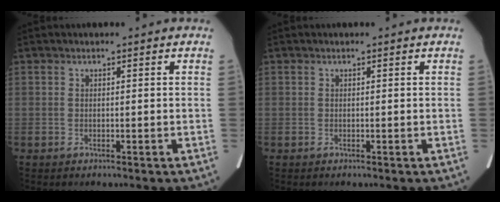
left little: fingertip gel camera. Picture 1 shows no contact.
{"total": 0.0}